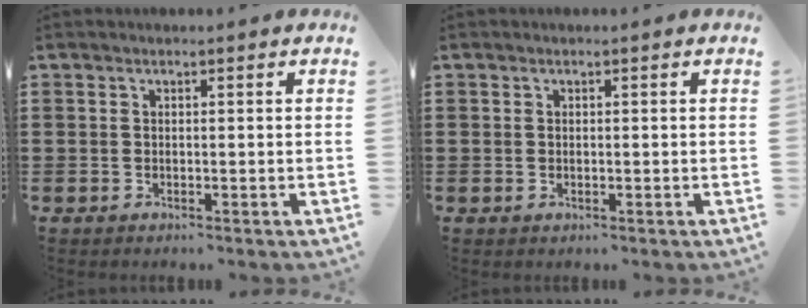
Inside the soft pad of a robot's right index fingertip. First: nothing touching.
{"total": 0.0}